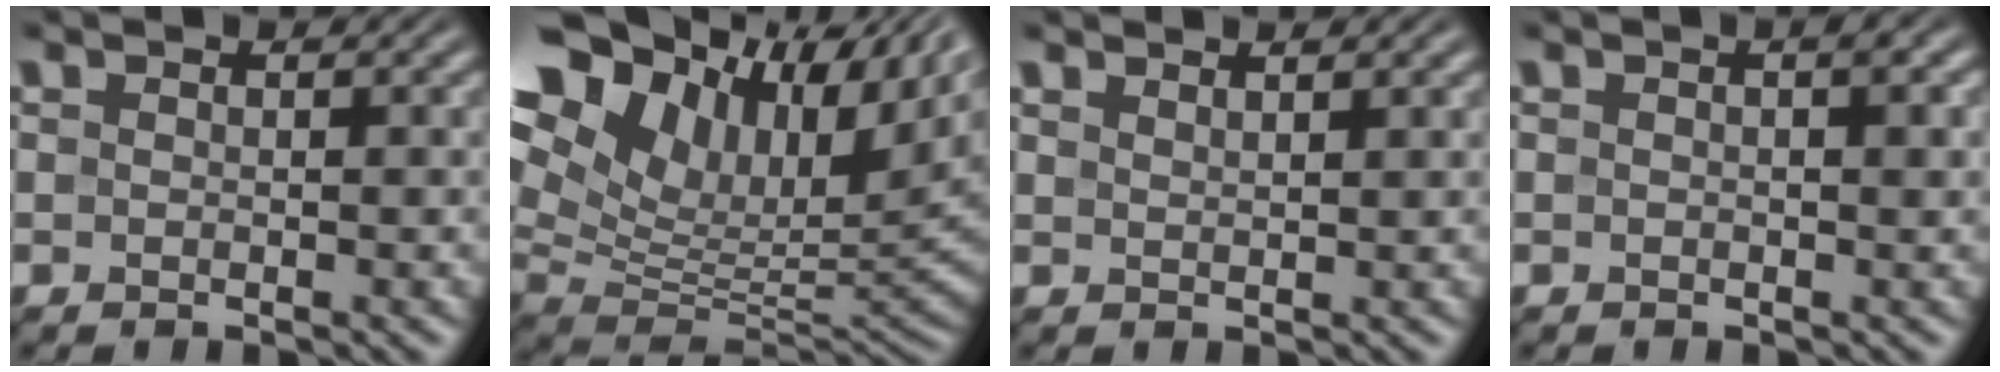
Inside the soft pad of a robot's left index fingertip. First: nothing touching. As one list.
[{"total": 19.4, "force": [7.2, 12.4, 13.1], "torque": [-0.261, 0.035, 0.152]}, {"total": 1.5, "force": [1.3, 0.3, 0.5], "torque": [-0.001, 0.004, 0.014]}, {"total": 1.7, "force": [0.3, 0.2, 1.7], "torque": [-0.023, 0.004, 0.003]}]